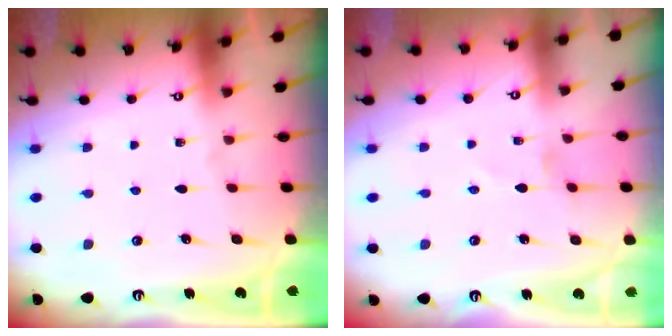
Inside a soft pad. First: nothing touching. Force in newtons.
{"total": 0.0}